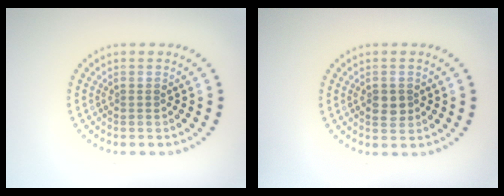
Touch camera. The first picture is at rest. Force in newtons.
{"total": 1.8, "press": 1.8, "slide": 0.3}